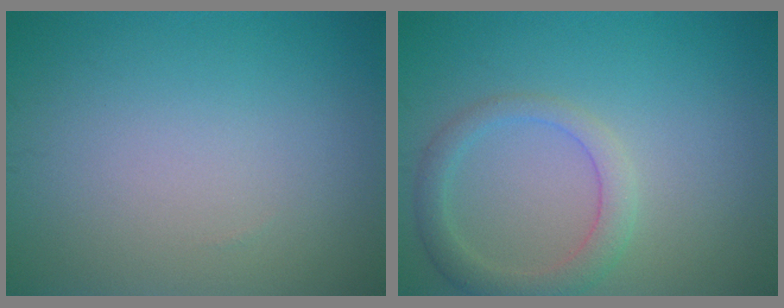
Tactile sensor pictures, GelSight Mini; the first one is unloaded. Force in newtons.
{"total": 3.0, "press": 2.9, "slide": 0.3}